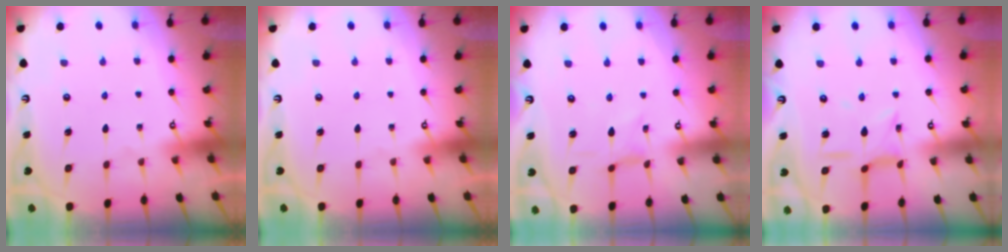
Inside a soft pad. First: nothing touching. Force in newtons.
{"total": 0.0}
{"total": 0.0}
{"total": 6.1, "press": 6.1, "slide": 0.2}